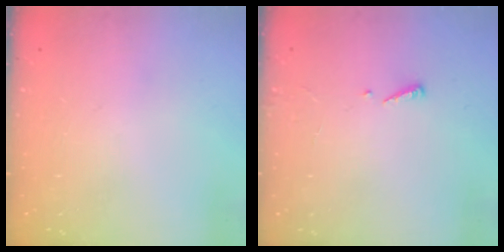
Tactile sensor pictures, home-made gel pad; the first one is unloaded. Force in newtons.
{"total": 2.4, "press": 2.4, "slide": 0.2}